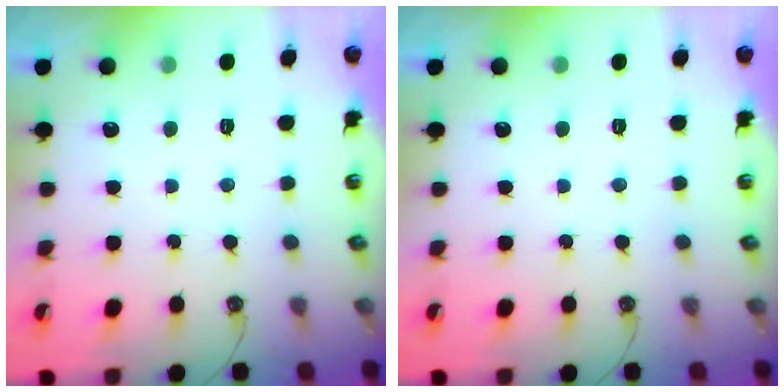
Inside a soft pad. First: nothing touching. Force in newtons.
{"total": 0.0}